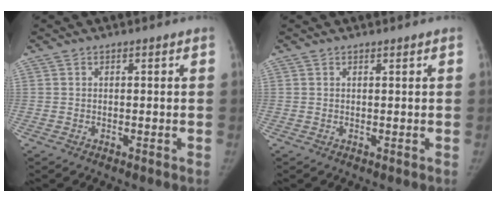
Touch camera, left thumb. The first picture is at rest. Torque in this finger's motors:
{"motor_torque": [0.73, 0.63, -0.19, 0.57, 0.00]}